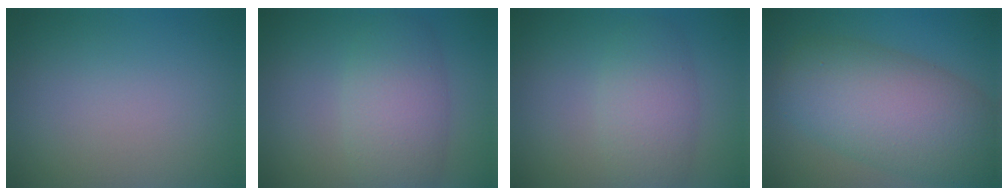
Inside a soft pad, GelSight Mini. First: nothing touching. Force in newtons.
{"total": 5.3, "press": 5.3, "slide": 0.3}
{"total": 4.1, "press": 4.1, "slide": 0.1}
{"total": 10.0, "press": 10.0, "slide": 0.8}